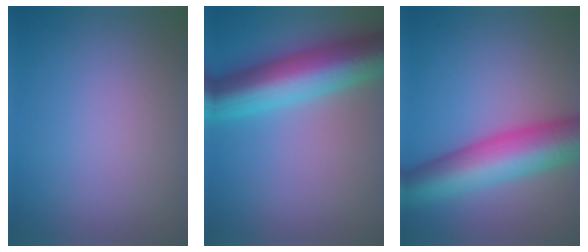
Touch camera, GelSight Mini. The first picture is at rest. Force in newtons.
{"total": 10.5, "press": 10.5, "slide": 0.2}
{"total": 9.8, "press": 9.8, "slide": 0.2}